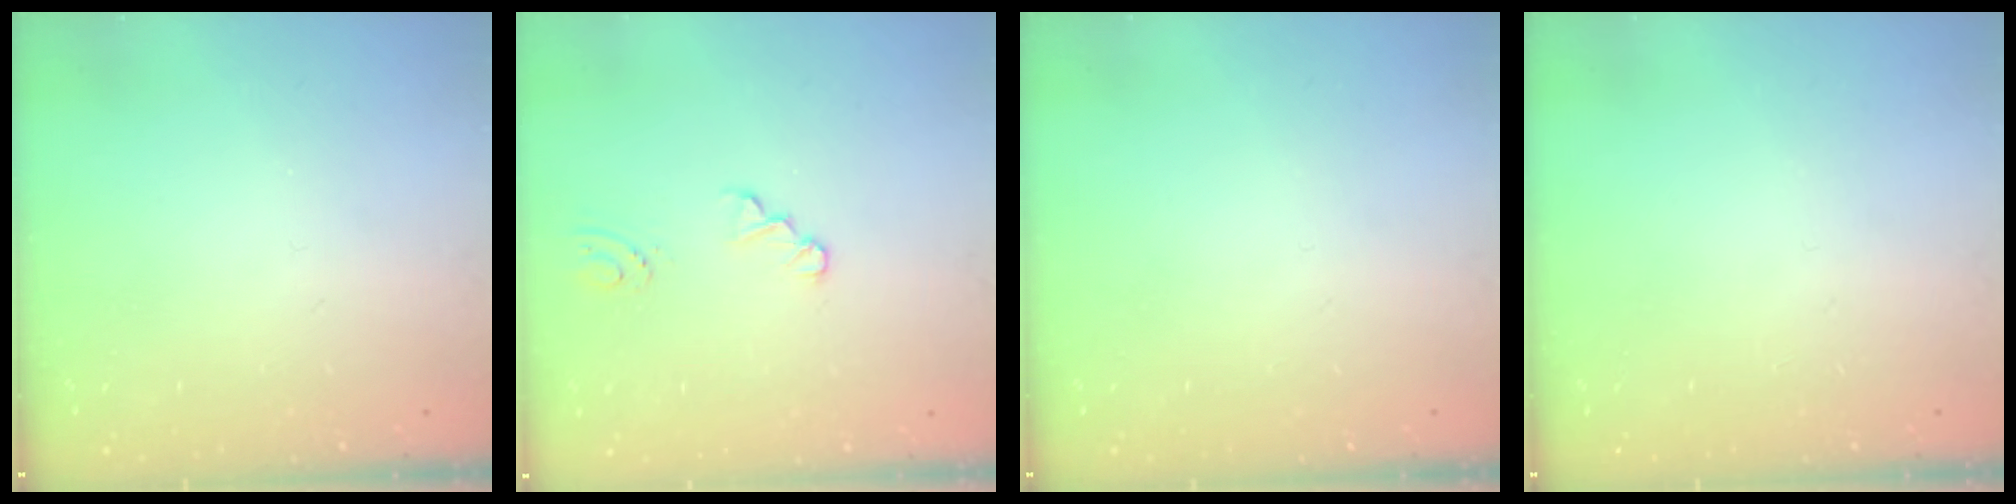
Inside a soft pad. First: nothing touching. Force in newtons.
{"total": 0.0}
{"total": 0.0}
{"total": 0.0}